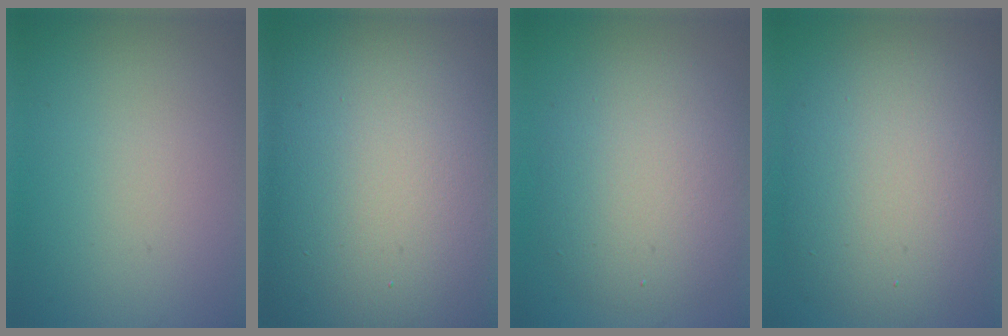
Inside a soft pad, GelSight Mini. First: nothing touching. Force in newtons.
{"total": 24.2, "press": 24.2, "slide": 1.2}
{"total": 6.7, "press": 6.7, "slide": 0.8}
{"total": 10.3, "press": 10.3, "slide": 0.4}